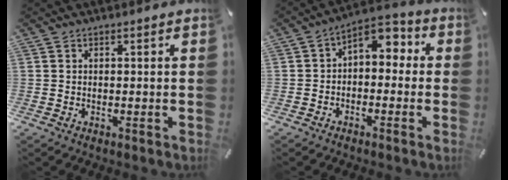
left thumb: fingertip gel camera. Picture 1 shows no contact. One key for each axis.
{"total": 4.5, "fx": 0.1, "fy": 3.7, "fz": 2.6, "tx": -0.038, "ty": -0.002, "tz": -0.006}